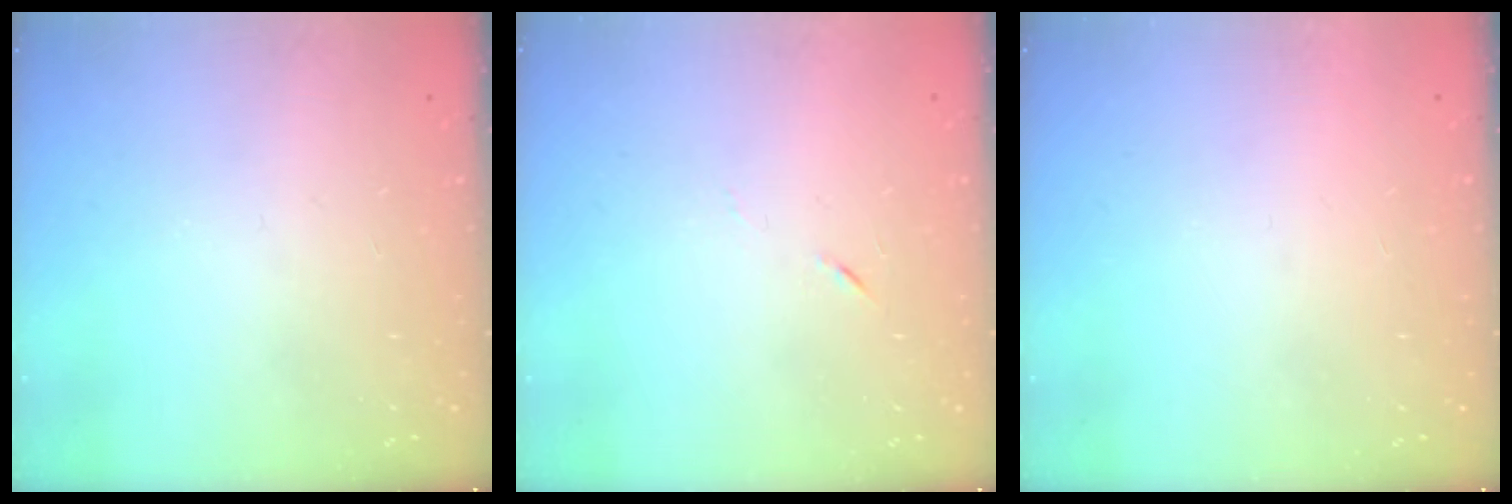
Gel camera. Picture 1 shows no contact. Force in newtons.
{"total": 3.8, "press": 3.7, "slide": 1.1}
{"total": 1.6, "press": 1.6, "slide": 0.1}